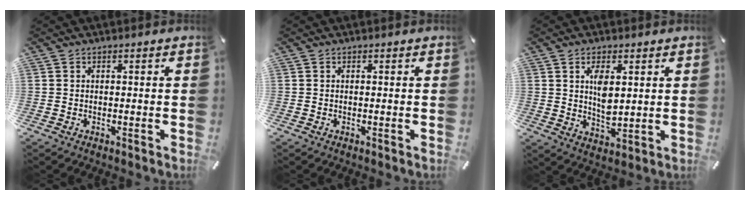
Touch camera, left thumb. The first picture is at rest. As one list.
[{"total": 0.0}, {"total": 6.6, "force": [2.3, 3.4, 5.2], "torque": [-0.100, -0.014, 0.032]}]